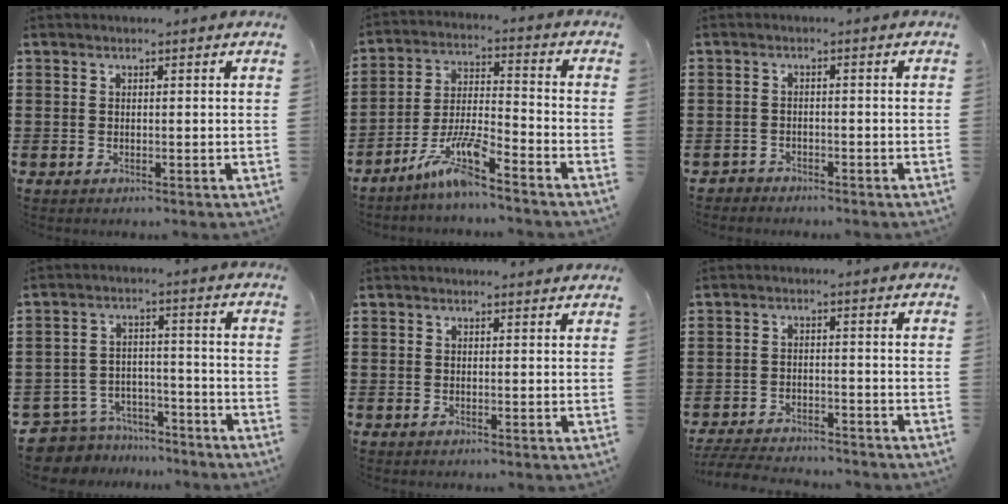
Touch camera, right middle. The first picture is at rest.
{"total": 8.4, "force": [-6.4, 0.7, 5.4], "torque": [-0.118, -0.007, -0.124]}
{"total": 1.8, "force": [-1.8, 0.4, -0.2], "torque": [-0.003, 0.002, -0.041]}
{"total": 6.5, "force": [-6.3, 1.3, 0.3], "torque": [-0.026, 0.011, -0.134]}
{"total": 0.5, "force": [0.5, 0.2, 0.2], "torque": [0.002, -0.003, 0.007]}
{"total": 4.4, "force": [-4.3, 0.5, 0.8], "torque": [-0.018, 0.001, -0.089]}